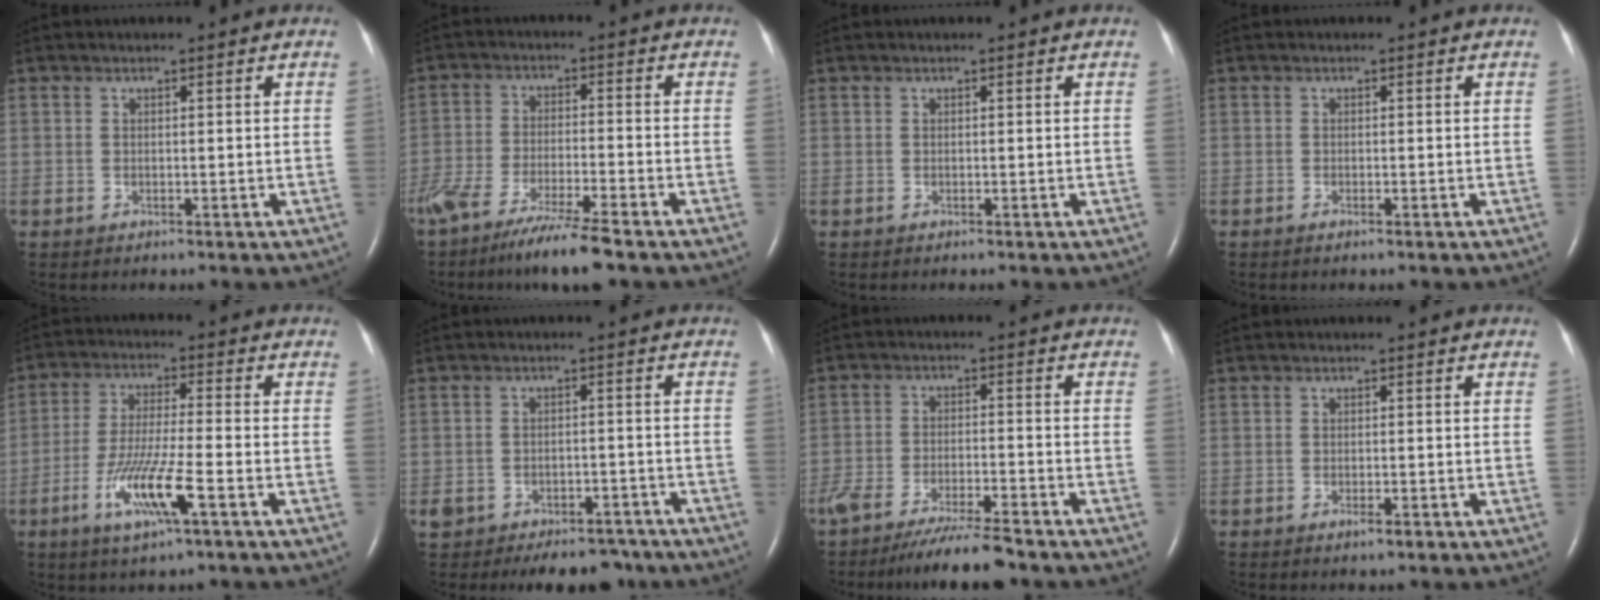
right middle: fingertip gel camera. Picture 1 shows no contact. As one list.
[{"total": 11.9, "force": [-9.1, 0.5, 7.6], "torque": [-0.141, -0.035, -0.158]}, {"total": 0.0}, {"total": 0.7, "force": [-0.5, 0.0, 0.5], "torque": [-0.012, -0.004, -0.007]}, {"total": 9.5, "force": [-4.2, 0.4, 8.5], "torque": [-0.173, -0.015, -0.081]}, {"total": 12.9, "force": [-9.6, 7.1, 4.7], "torque": [-0.098, 0.005, -0.119]}, {"total": 9.6, "force": [-8.2, 0.5, 5.0], "torque": [-0.082, -0.025, -0.135]}, {"total": 1.3, "force": [-0.9, 0.2, 0.9], "torque": [-0.018, -0.004, -0.012]}]